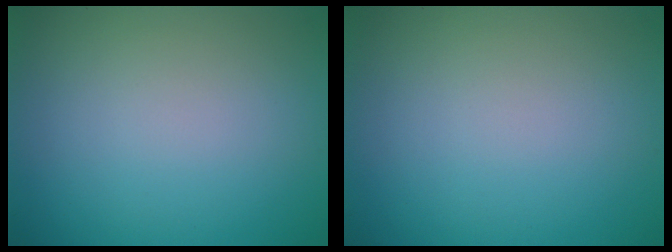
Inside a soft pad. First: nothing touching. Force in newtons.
{"total": 0.0}